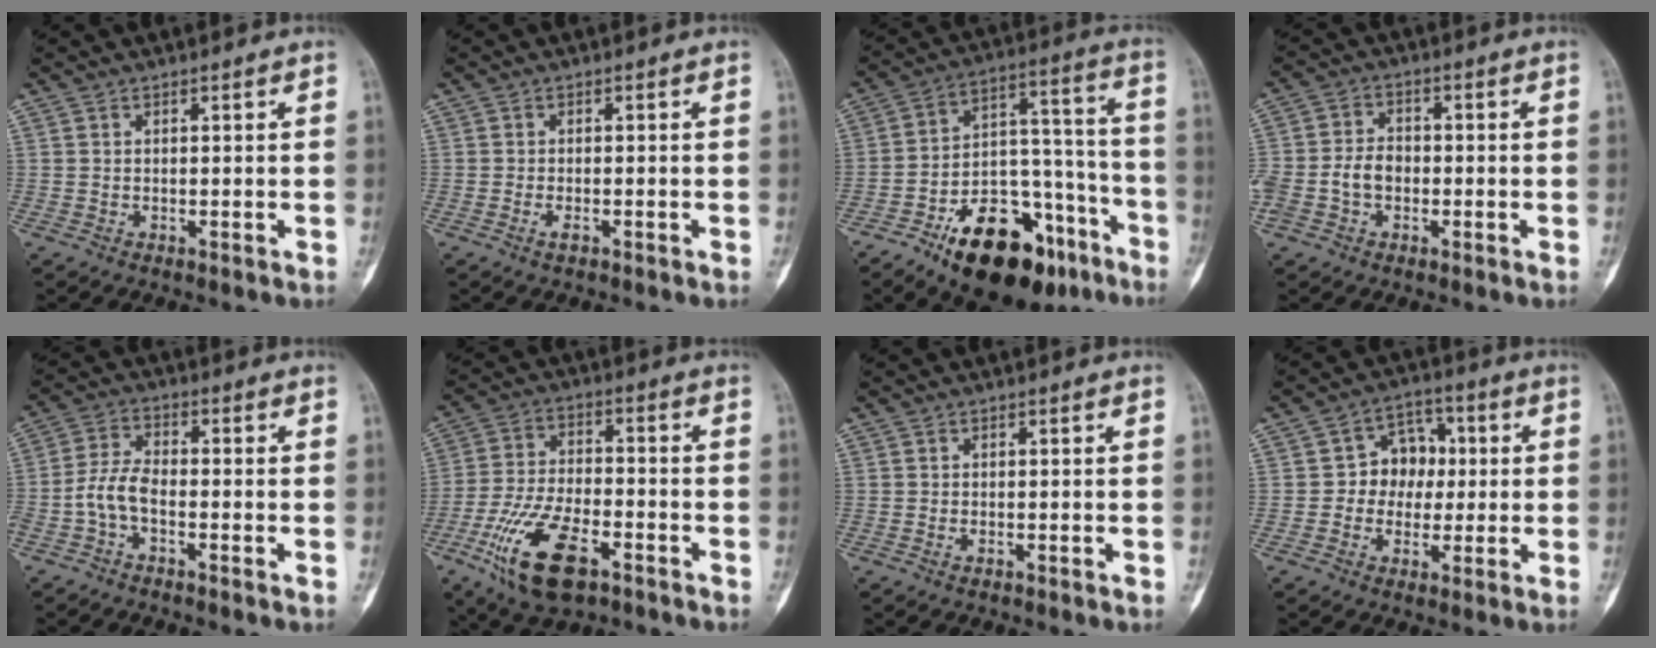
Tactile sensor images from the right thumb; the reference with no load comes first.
{"total": 1.4, "force": [-0.8, 0.6, 1.0], "torque": [-0.023, 0.002, -0.015]}
{"total": 23.8, "force": [-14.1, 11.9, 15.1], "torque": [-0.196, 0.089, -0.221]}
{"total": 6.8, "force": [-1.5, 5.0, 4.4], "torque": [-0.086, 0.023, -0.031]}
{"total": 5.6, "force": [-2.3, 2.6, 4.4], "torque": [-0.097, 0.024, -0.054]}
{"total": 15.5, "force": [-7.7, 6.9, 11.6], "torque": [-0.225, 0.020, -0.137]}
{"total": 0.6, "force": [-0.4, 0.3, 0.4], "torque": [-0.011, 0.003, -0.006]}
{"total": 4.2, "force": [-0.2, 3.8, 1.8], "torque": [0.004, 0.013, -0.015]}